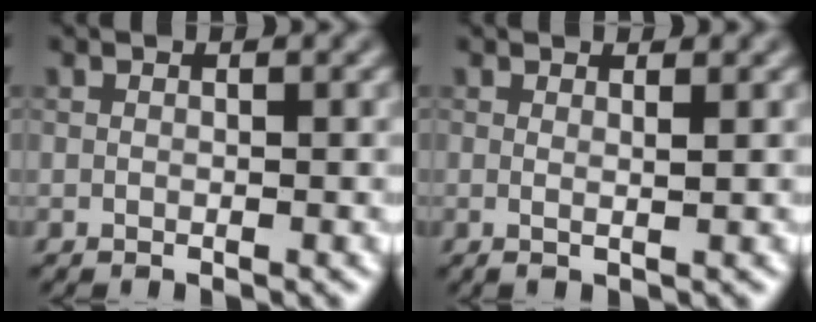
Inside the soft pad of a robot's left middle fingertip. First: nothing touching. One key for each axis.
{"total": 0.9, "fx": 0.4, "fy": 0.1, "fz": 0.8, "tx": -0.009, "ty": 0.001, "tz": 0.002}